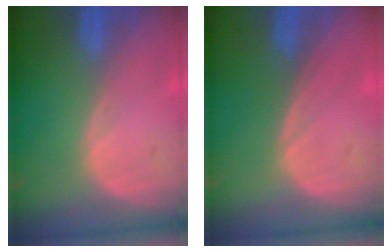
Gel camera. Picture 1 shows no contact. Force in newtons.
{"total": 0.0}